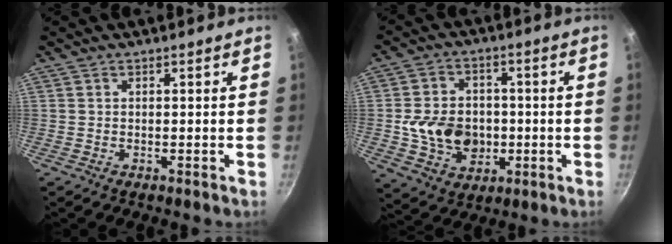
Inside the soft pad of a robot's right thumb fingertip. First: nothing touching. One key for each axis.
{"total": 12.7, "fx": -1.2, "fy": 10.2, "fz": 7.4, "tx": -0.102, "ty": 0.014, "tz": -0.013}